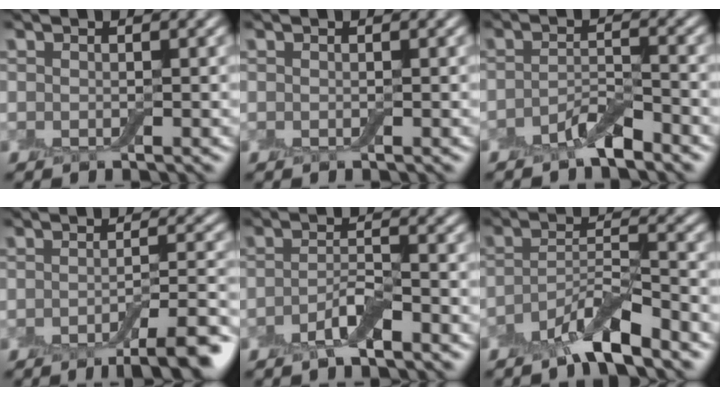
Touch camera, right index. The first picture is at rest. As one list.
[{"total": 0.0}, {"total": 2.8, "force": [-2.1, 0.7, 1.7], "torque": [-0.031, 0.006, -0.043]}, {"total": 6.2, "force": [-3.5, 1.3, 4.9], "torque": [-0.063, 0.002, -0.052]}, {"total": 2.5, "force": [-1.6, 0.6, 1.8], "torque": [-0.036, 0.006, -0.035]}, {"total": 5.1, "force": [-3.8, 1.2, 3.3], "torque": [-0.059, -0.002, -0.076]}]